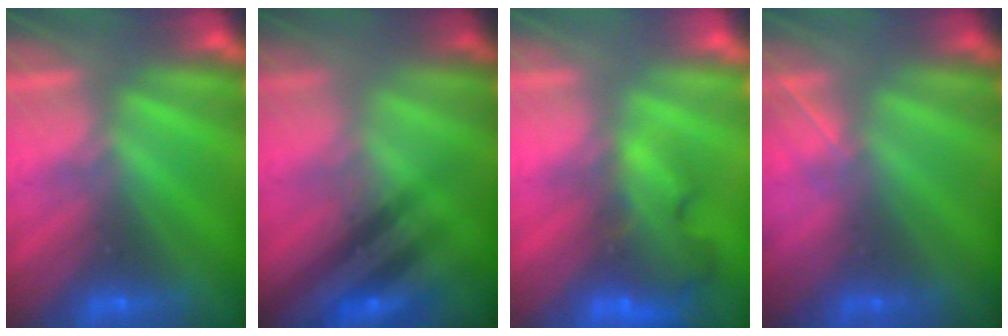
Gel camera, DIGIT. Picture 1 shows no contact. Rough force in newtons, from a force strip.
{"total": 2.8}
{"total": 7.7}
{"total": 1.6}